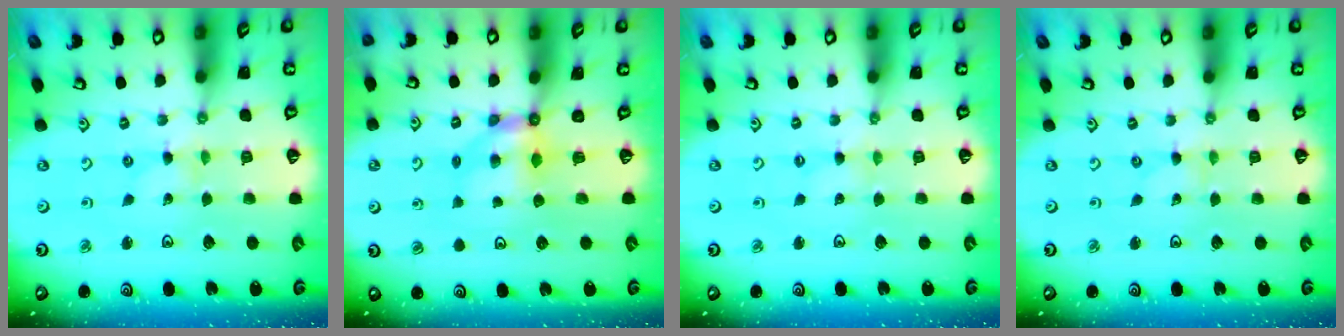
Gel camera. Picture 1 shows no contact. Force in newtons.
{"total": 5.5, "press": 5.5, "slide": 0.2}
{"total": 0.8, "press": 0.7, "slide": 0.3}
{"total": 0.0}